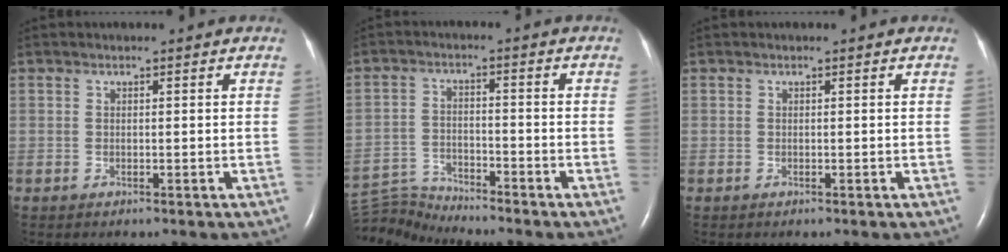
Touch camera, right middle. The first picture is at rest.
{"total": 6.6, "force": [-6.5, -1.1, -0.7], "torque": [0.001, -0.002, -0.121]}
{"total": 0.0}